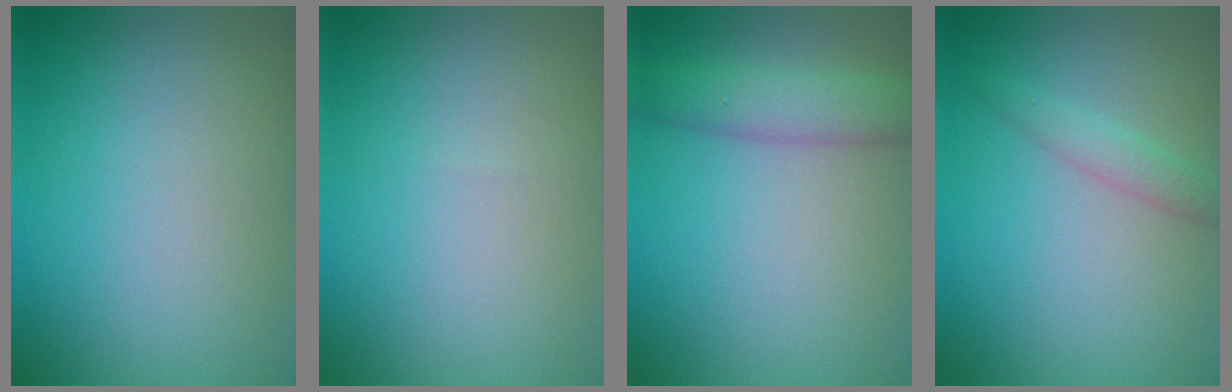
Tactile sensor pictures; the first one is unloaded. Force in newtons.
{"total": 0.0}
{"total": 3.7, "press": 3.7, "slide": 0.1}
{"total": 1.6, "press": 1.6, "slide": 0.0}